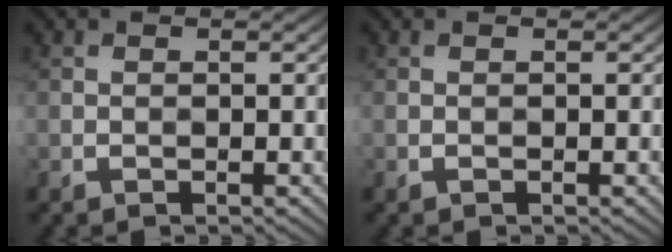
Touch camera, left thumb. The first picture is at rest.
{"total": 0.0}